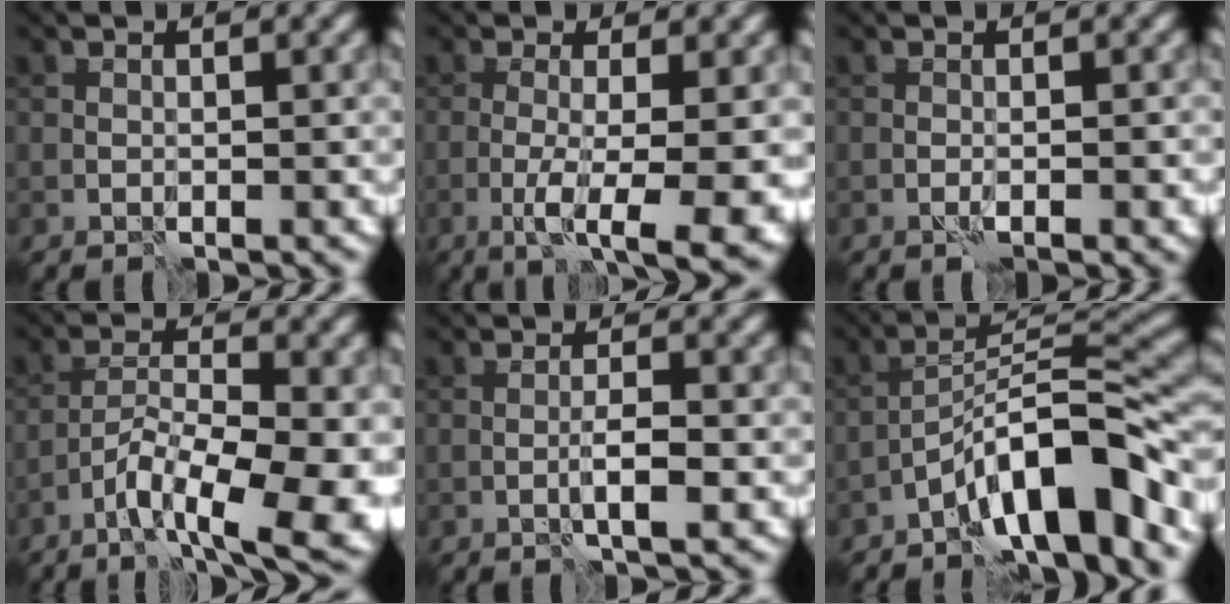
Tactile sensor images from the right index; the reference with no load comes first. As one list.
[{"total": 8.4, "force": [-3.1, 2.2, 7.4], "torque": [-0.109, -0.012, -0.042]}, {"total": 1.3, "force": [-0.5, 0.1, 1.2], "torque": [-0.016, 0.003, -0.010]}, {"total": 9.8, "force": [-5.3, 3.1, 7.7], "torque": [-0.122, -0.006, -0.085]}, {"total": 1.9, "force": [-0.5, 0.2, 1.9], "torque": [-0.031, 0.004, -0.012]}, {"total": 9.2, "force": [-5.7, 2.2, 6.8], "torque": [-0.102, 0.022, -0.099]}]